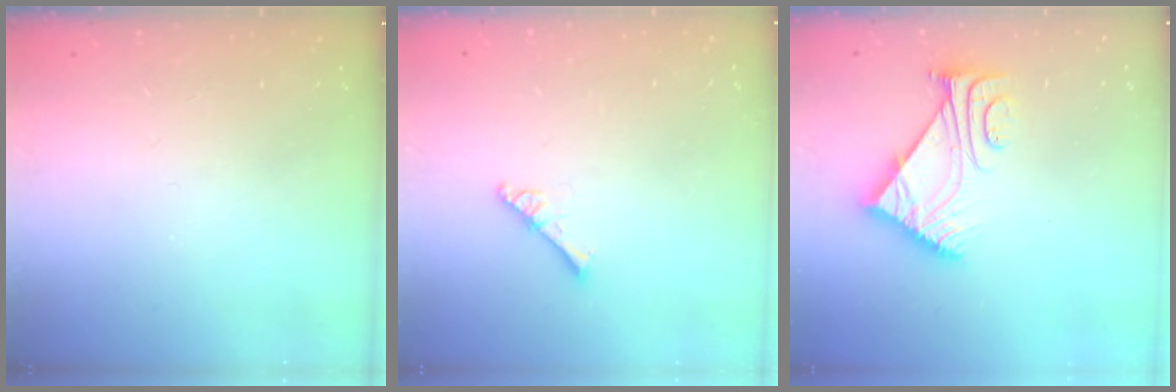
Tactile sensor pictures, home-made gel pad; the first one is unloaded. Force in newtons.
{"total": 2.5, "press": 2.5, "slide": 0.3}
{"total": 7.8, "press": 7.7, "slide": 1.0}